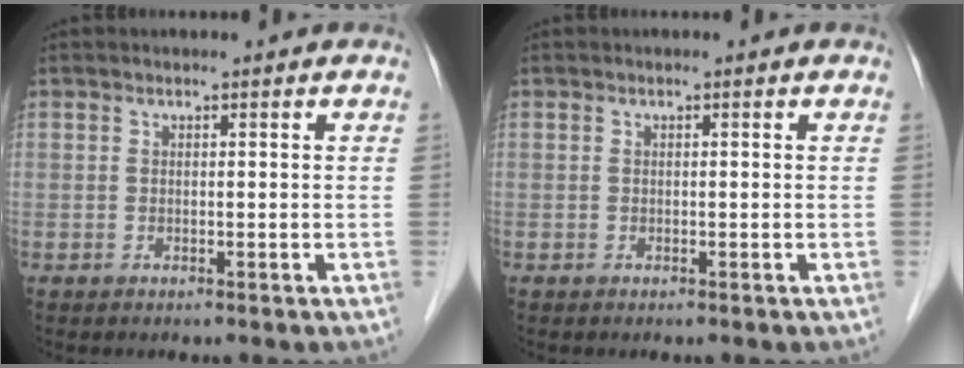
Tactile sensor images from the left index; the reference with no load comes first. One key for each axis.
{"total": 0.0}